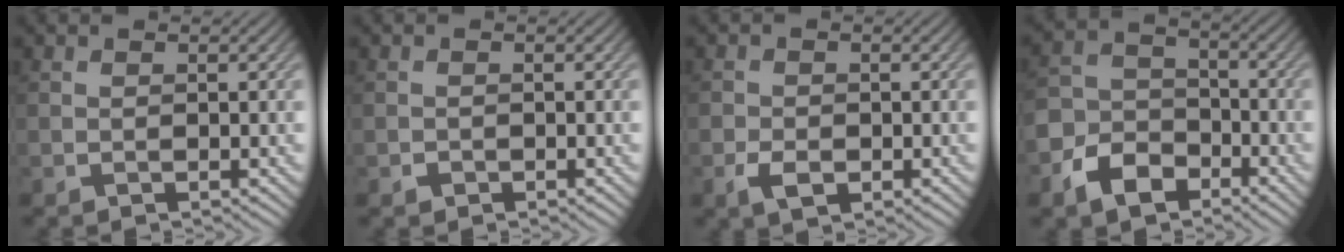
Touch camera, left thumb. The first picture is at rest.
{"total": 0.6, "force": [-0.3, 0.4, 0.1], "torque": [0.000, 0.003, -0.007]}
{"total": 2.7, "force": [-1.2, 1.8, 1.7], "torque": [-0.034, -0.003, -0.027]}
{"total": 7.5, "force": [-4.7, 4.8, 3.3], "torque": [-0.080, -0.004, -0.106]}